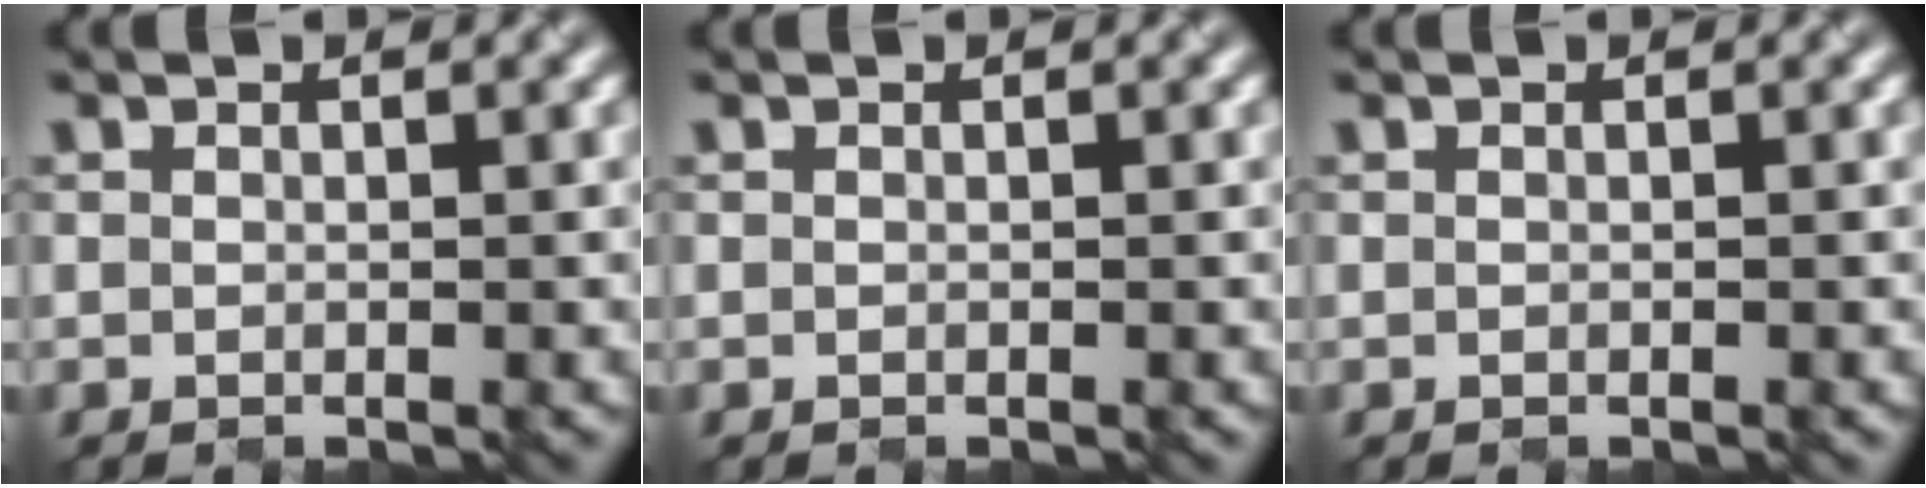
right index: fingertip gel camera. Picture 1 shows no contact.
{"total": 0.0}
{"total": 0.0}